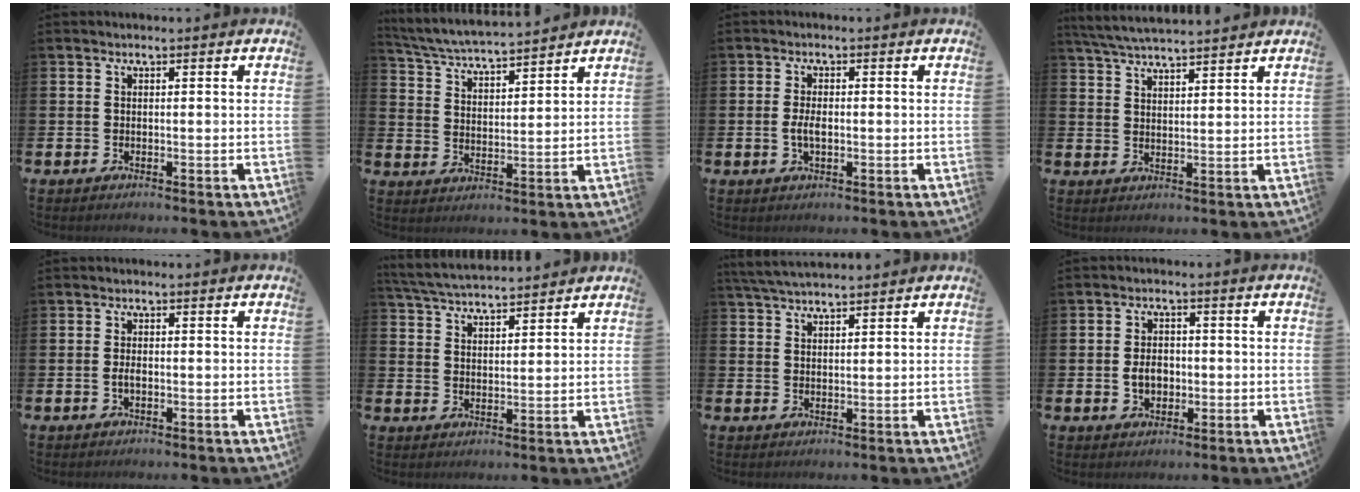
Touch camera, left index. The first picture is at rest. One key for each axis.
{"total": 5.1, "fx": 5.0, "fy": 0.1, "fz": 0.7, "tx": -0.034, "ty": -0.039, "tz": 0.085}
{"total": 2.5, "fx": -0.3, "fy": 1.2, "fz": 2.2, "tx": -0.029, "ty": -0.002, "tz": -0.009}
{"total": 5.0, "fx": 4.9, "fy": 0.2, "fz": 1.0, "tx": -0.035, "ty": -0.021, "tz": 0.089}
{"total": 1.5, "fx": -0.3, "fy": 0.8, "fz": 1.2, "tx": -0.019, "ty": 0.000, "tz": -0.008}
{"total": 4.9, "fx": 4.9, "fy": 0.4, "fz": 0.5, "tx": -0.027, "ty": -0.028, "tz": 0.087}
{"total": 4.1, "fx": 3.9, "fy": 0.5, "fz": 1.2, "tx": -0.025, "ty": -0.012, "tz": 0.072}
{"total": 3.5, "fx": -0.5, "fy": 2.5, "fz": 2.4, "tx": -0.028, "ty": -0.001, "tz": -0.016}